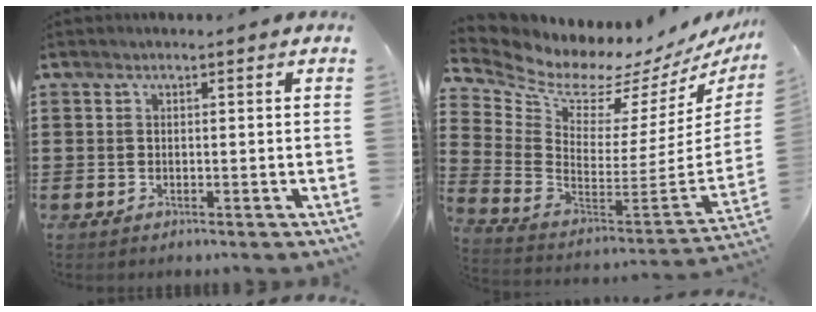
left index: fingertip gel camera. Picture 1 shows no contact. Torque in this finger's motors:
{"motor_torque": [-0.07, 0.07, 0.05, 0.00]}